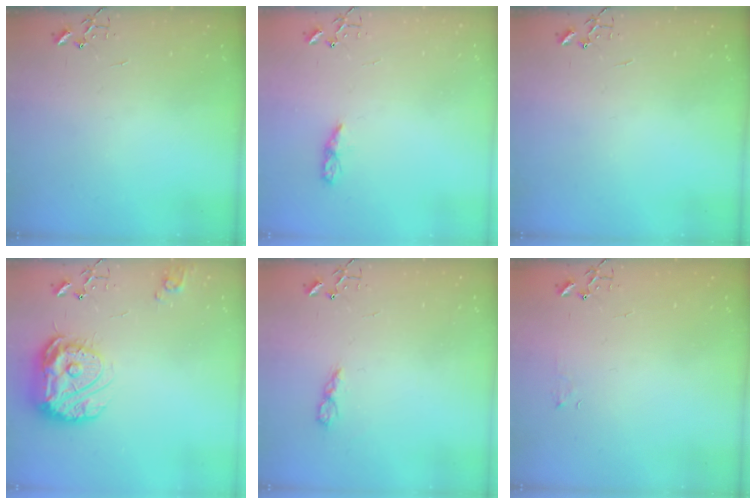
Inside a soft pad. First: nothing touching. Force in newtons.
{"total": 5.1, "press": 5.1, "slide": 0.6}
{"total": 0.0}
{"total": 17.3, "press": 17.2, "slide": 1.9}
{"total": 5.0, "press": 5.0, "slide": 0.6}
{"total": 3.8, "press": 3.8, "slide": 0.5}